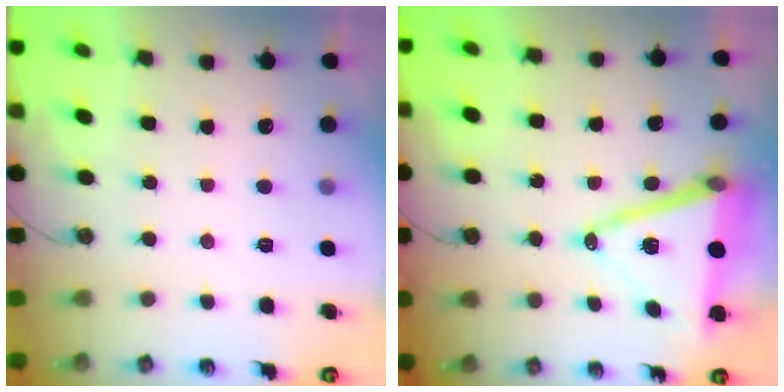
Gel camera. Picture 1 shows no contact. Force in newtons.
{"total": 15.2, "press": 14.7, "slide": 3.9}